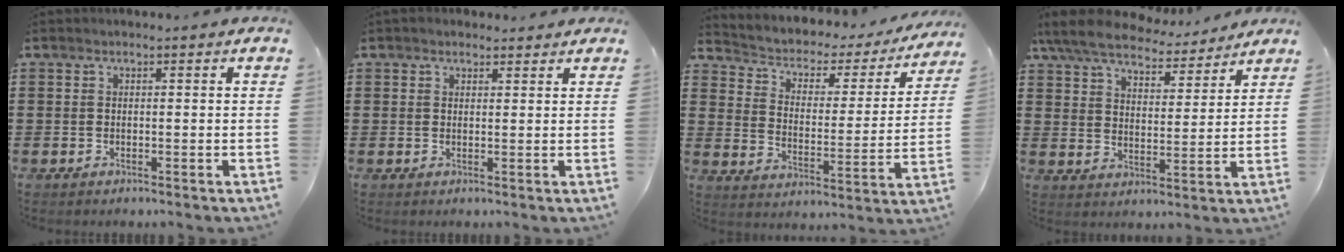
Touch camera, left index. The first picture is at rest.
{"total": 1.5, "force": [1.4, 0.7, 0.2], "torque": [0.002, 0.002, 0.025]}
{"total": 2.8, "force": [1.7, 1.9, 1.1], "torque": [-0.038, -0.016, 0.018]}
{"total": 7.1, "force": [6.5, 1.4, 2.2], "torque": [-0.074, -0.034, 0.114]}